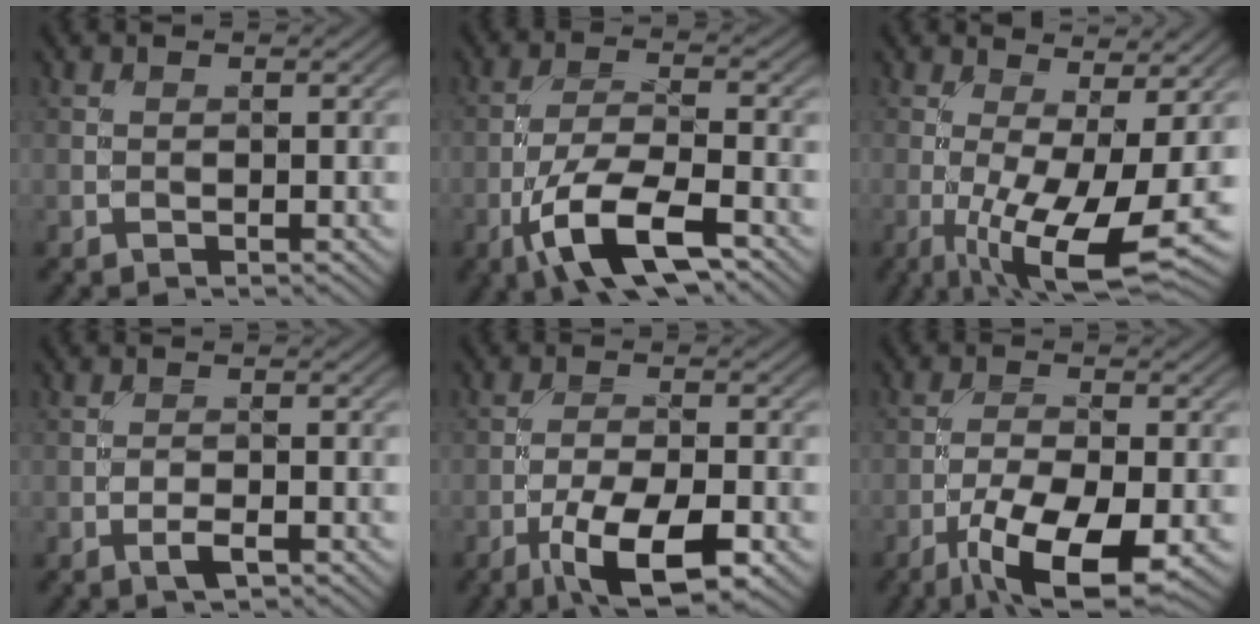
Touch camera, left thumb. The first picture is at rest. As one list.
[{"total": 10.2, "force": [-5.5, 3.5, 7.9], "torque": [-0.150, -0.002, -0.110]}, {"total": 10.5, "force": [-2.7, 2.6, 9.8], "torque": [-0.183, -0.009, -0.034]}, {"total": 1.8, "force": [-0.9, 0.5, 1.5], "torque": [-0.030, 0.002, -0.021]}, {"total": 9.5, "force": [-5.0, 3.1, 7.4], "torque": [-0.135, -0.007, -0.089]}, {"total": 10.6, "force": [-5.4, 3.6, 8.4], "torque": [-0.158, -0.015, -0.094]}]